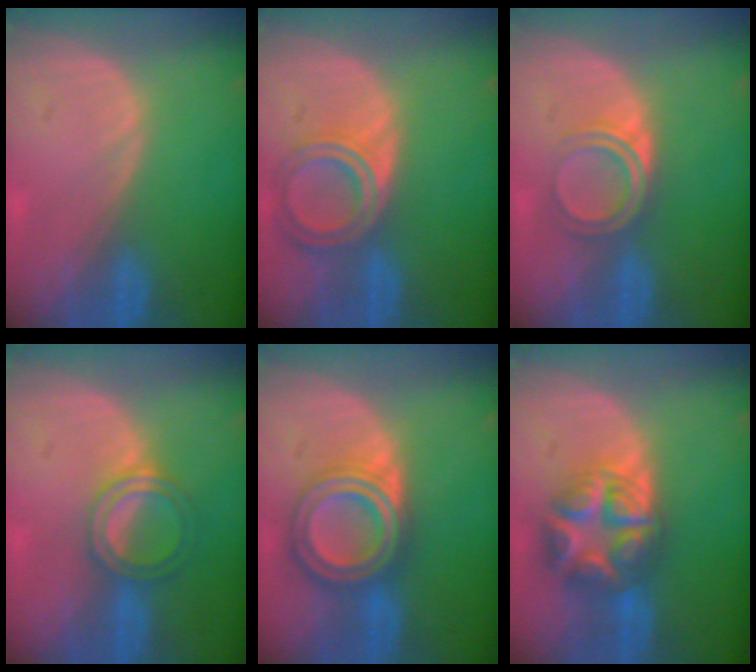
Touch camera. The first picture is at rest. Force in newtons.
{"total": 6.4, "press": 5.8, "slide": 2.9}
{"total": 5.0, "press": 4.2, "slide": 2.6}
{"total": 5.0, "press": 4.7, "slide": 1.7}
{"total": 7.9, "press": 7.8, "slide": 0.4}
{"total": 8.6, "press": 8.6, "slide": 0.5}